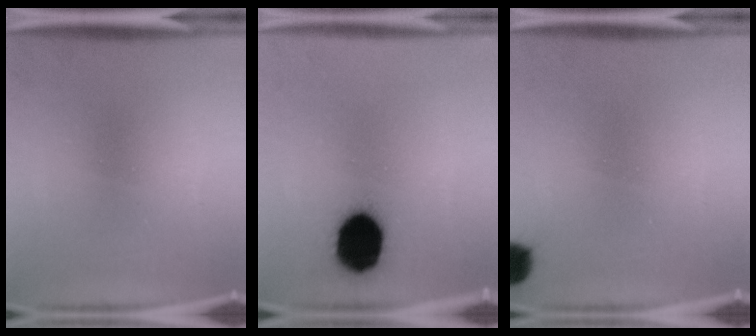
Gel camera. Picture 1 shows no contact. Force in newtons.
{"total": 14.7}
{"total": 5.1}